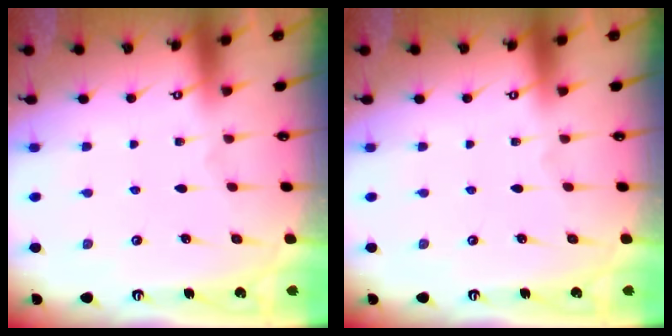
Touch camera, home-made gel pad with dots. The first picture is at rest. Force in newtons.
{"total": 0.0}